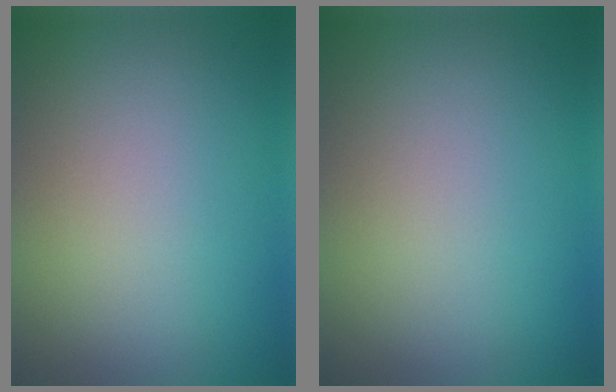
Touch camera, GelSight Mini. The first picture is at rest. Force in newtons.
{"total": 0.0}